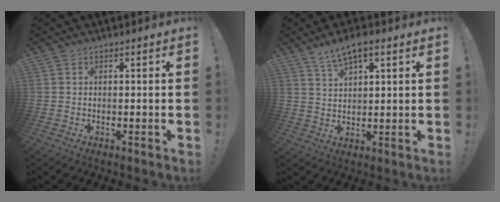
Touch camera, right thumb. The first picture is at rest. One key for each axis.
{"total": 6.5, "fx": 4.3, "fy": 2.2, "fz": 4.3, "tx": -0.071, "ty": -0.019, "tz": 0.075}